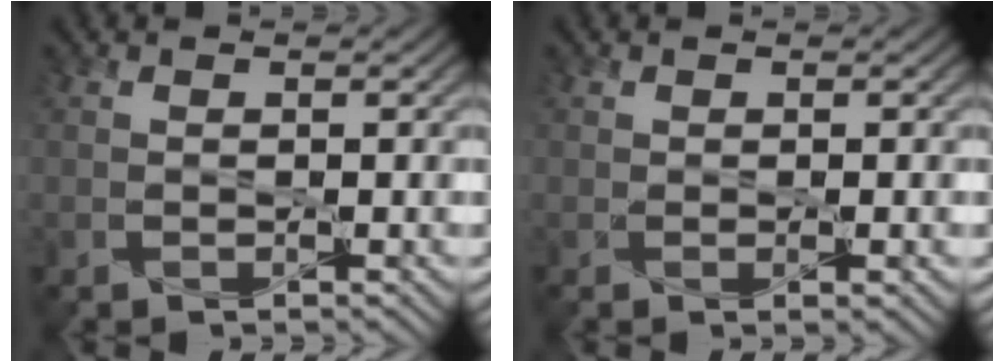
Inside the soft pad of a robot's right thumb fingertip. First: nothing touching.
{"total": 1.0, "force": [-0.2, 0.1, 1.0], "torque": [-0.019, -0.005, -0.003]}